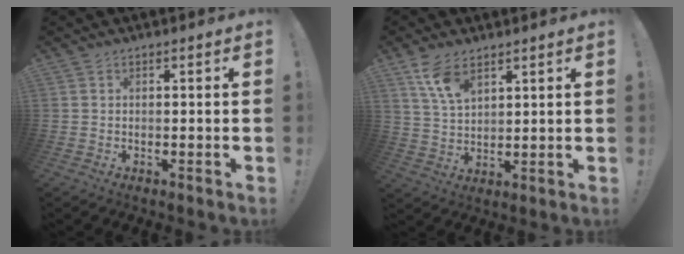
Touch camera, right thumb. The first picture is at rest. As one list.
[{"total": 8.6, "force": [5.6, 4.1, 5.0], "torque": [-0.087, -0.025, 0.104]}]